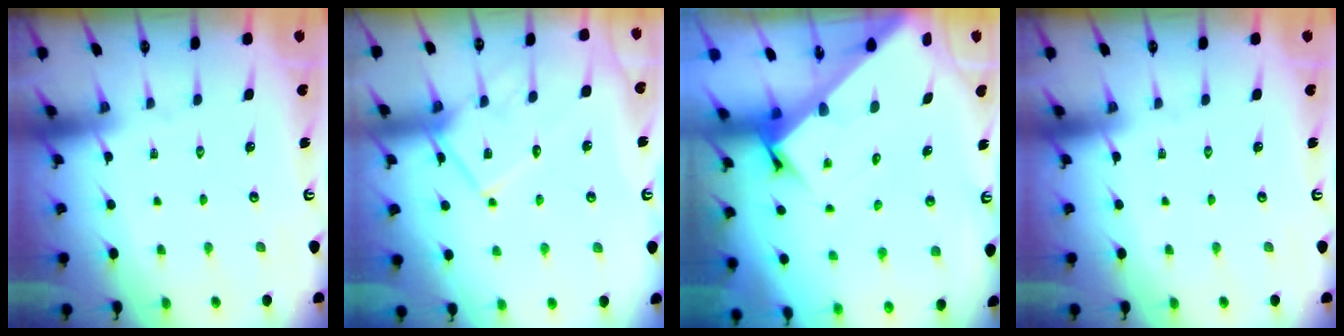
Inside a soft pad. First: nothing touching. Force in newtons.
{"total": 11.9, "press": 11.9, "slide": 0.9}
{"total": 3.9, "press": 3.9, "slide": 0.3}
{"total": 0.0}